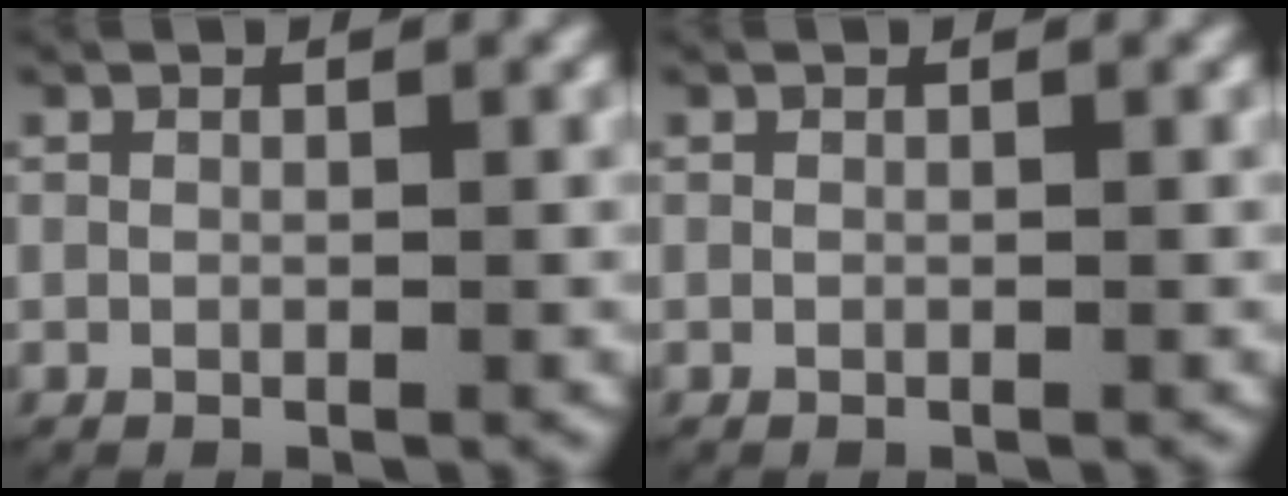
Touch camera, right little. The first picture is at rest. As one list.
[{"total": 0.0}]